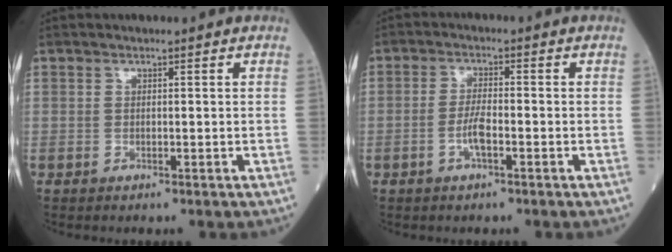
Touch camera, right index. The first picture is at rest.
{"total": 3.3, "force": [-1.3, 0.6, 3.0], "torque": [-0.061, 0.001, -0.027]}